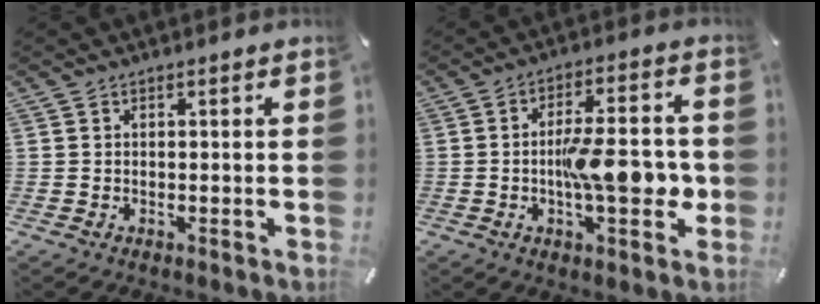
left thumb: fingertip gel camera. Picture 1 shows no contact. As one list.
[{"total": 13.1, "force": [-1.7, 5.0, 11.9], "torque": [-0.157, -0.001, -0.030]}]